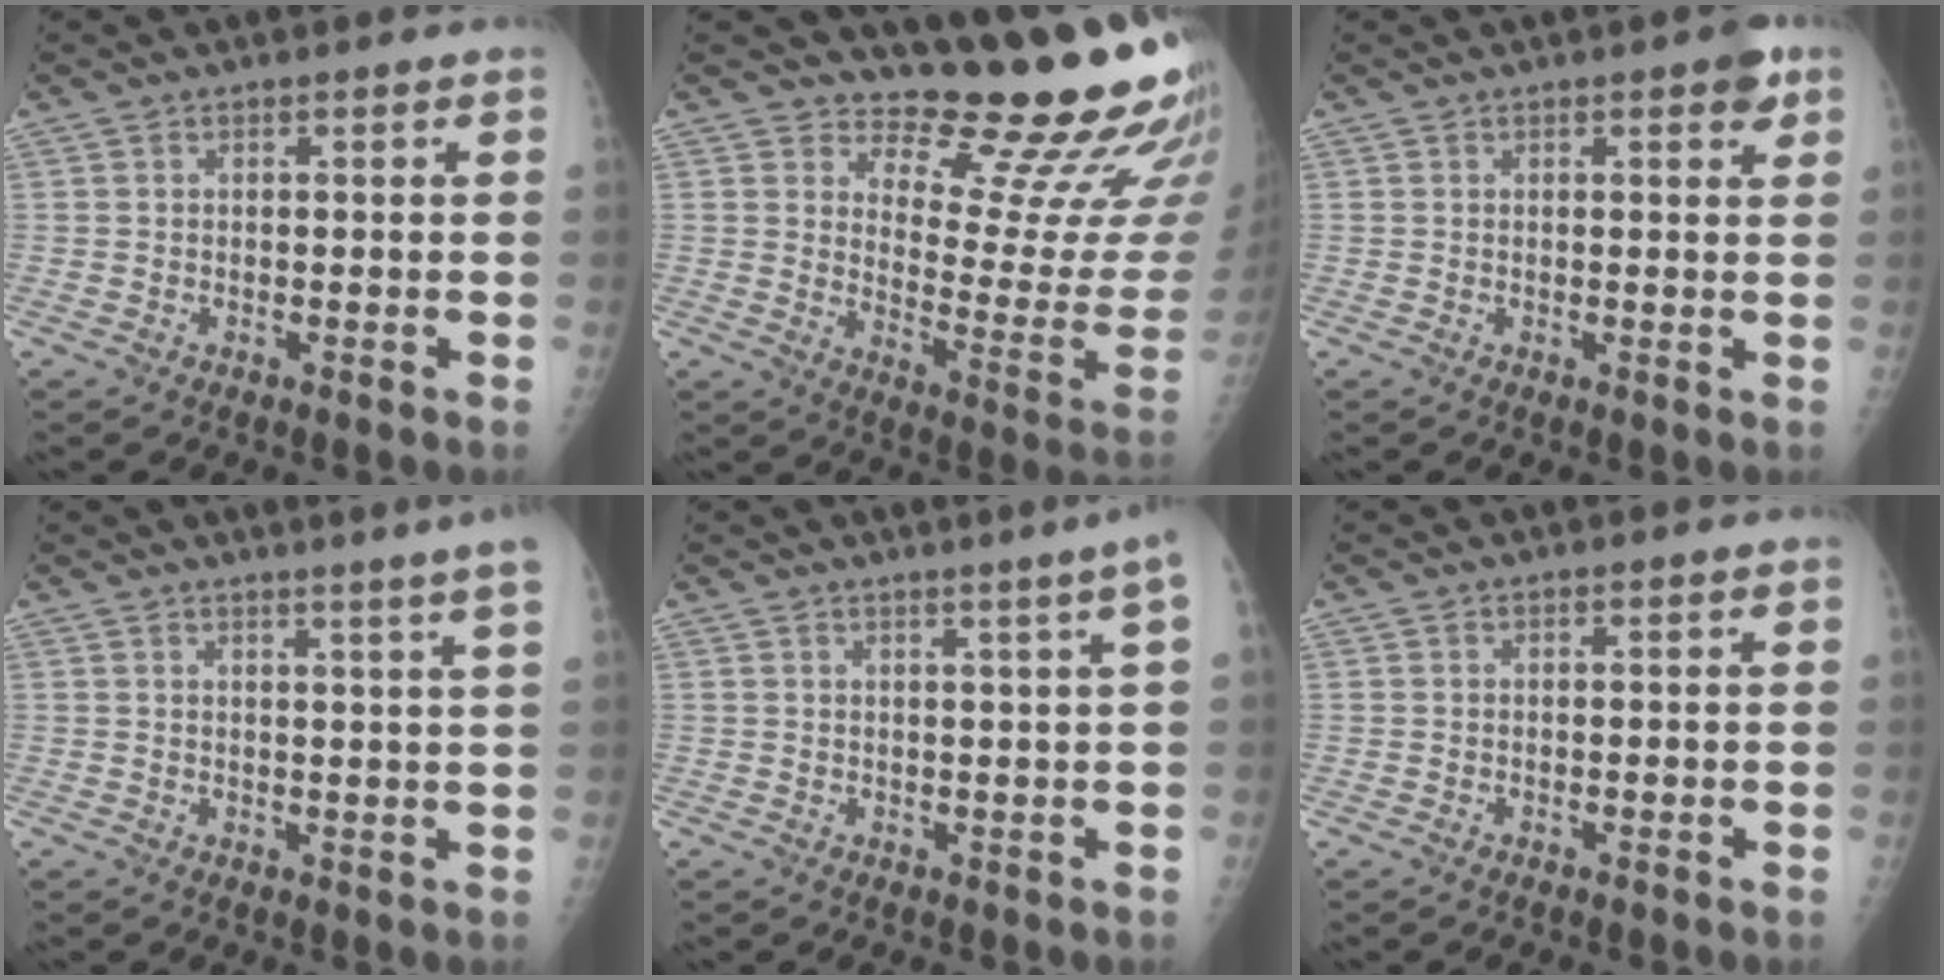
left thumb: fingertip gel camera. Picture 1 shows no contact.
{"total": 19.0, "force": [16.4, 4.9, 8.4], "torque": [-0.063, -0.162, 0.206]}
{"total": 3.3, "force": [1.9, 1.0, 2.5], "torque": [-0.023, -0.006, 0.019]}
{"total": 7.2, "force": [5.4, -1.2, 4.6], "torque": [-0.057, -0.020, 0.054]}
{"total": 4.3, "force": [2.3, -1.1, 3.4], "torque": [-0.046, -0.007, 0.032]}
{"total": 0.0}